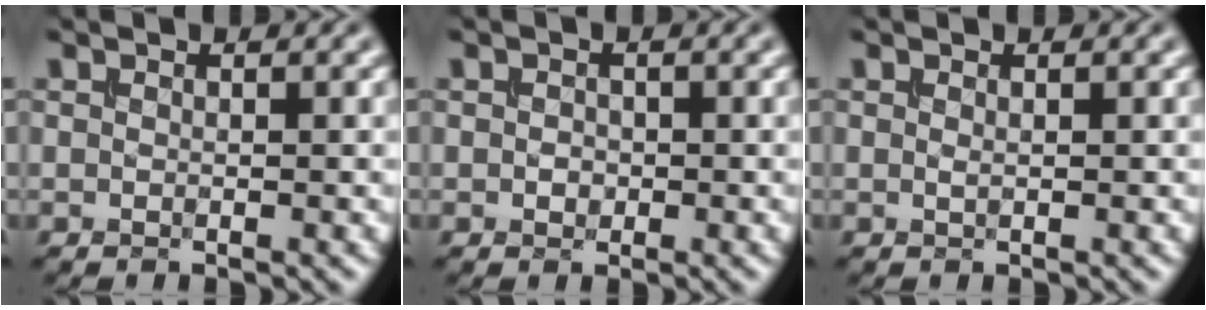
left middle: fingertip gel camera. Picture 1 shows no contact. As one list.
[{"total": 0.9, "force": [-0.2, 0.7, 0.5], "torque": [-0.010, -0.001, -0.006]}, {"total": 0.0}]